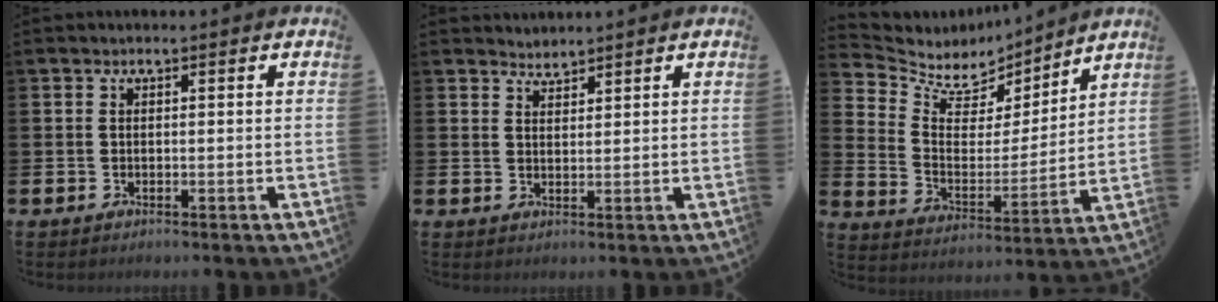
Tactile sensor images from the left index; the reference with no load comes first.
{"total": 2.2, "force": [2.2, 0.3, -0.3], "torque": [0.000, -0.008, 0.041]}
{"total": 6.8, "force": [5.9, 3.3, 0.9], "torque": [-0.067, -0.042, 0.103]}